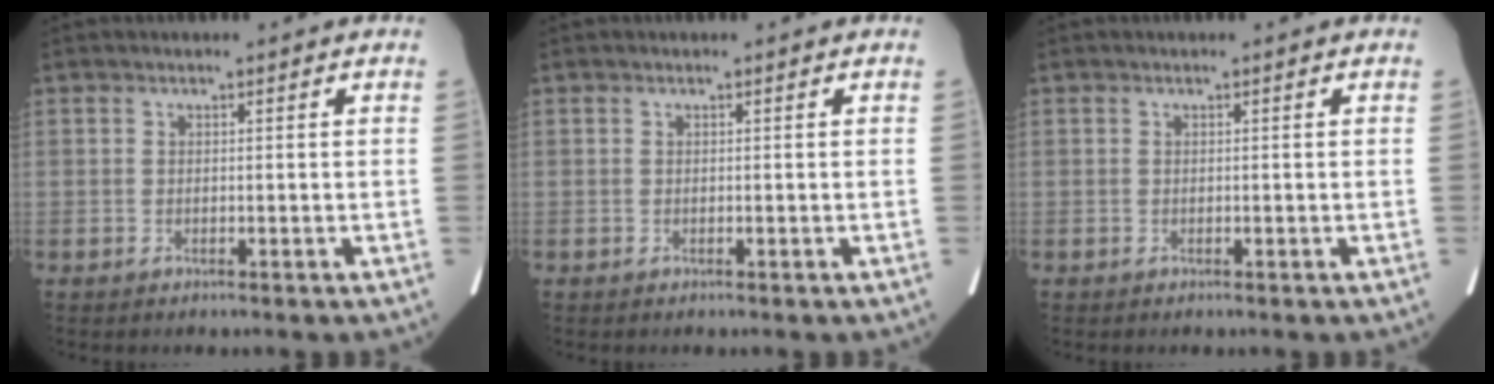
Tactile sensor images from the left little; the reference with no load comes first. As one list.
[{"total": 0.0}, {"total": 0.0}]